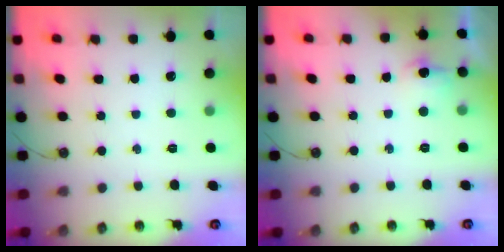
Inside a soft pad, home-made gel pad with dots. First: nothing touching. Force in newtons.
{"total": 6.8, "press": 6.7, "slide": 0.7}